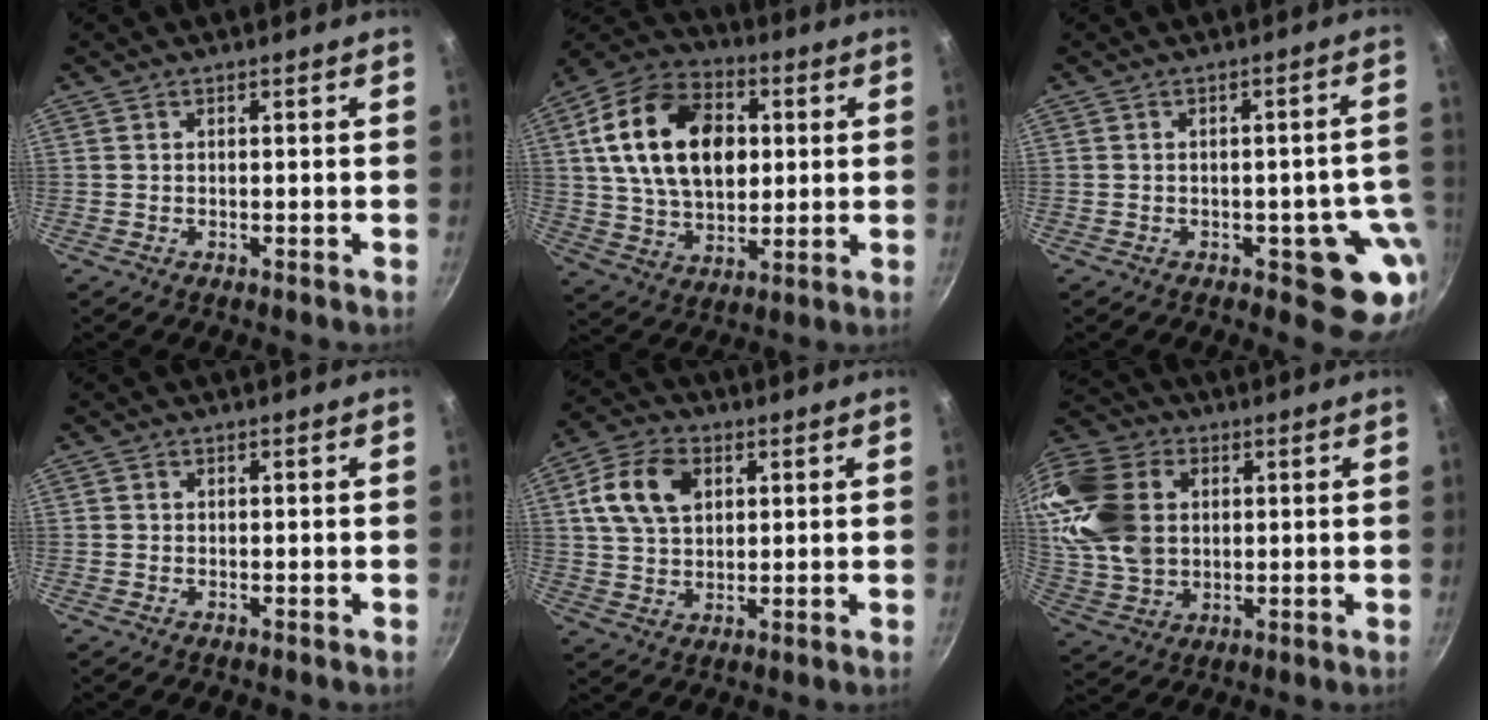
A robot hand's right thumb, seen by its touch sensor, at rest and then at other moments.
{"total": 21.8, "force": [4.1, 14.6, 15.6], "torque": [-0.247, 0.009, 0.064]}
{"total": 10.0, "force": [-3.0, 4.9, 8.1], "torque": [-0.033, 0.016, -0.032]}
{"total": 0.5, "force": [0.1, 0.5, 0.1], "torque": [0.001, 0.002, 0.000]}
{"total": 11.2, "force": [3.4, 7.7, 7.3], "torque": [-0.122, 0.005, 0.056]}
{"total": 21.6, "force": [4.3, 16.1, 13.7], "torque": [-0.275, 0.011, 0.086]}